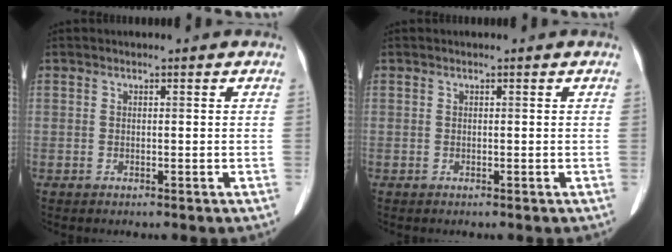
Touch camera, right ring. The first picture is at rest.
{"total": 0.0}